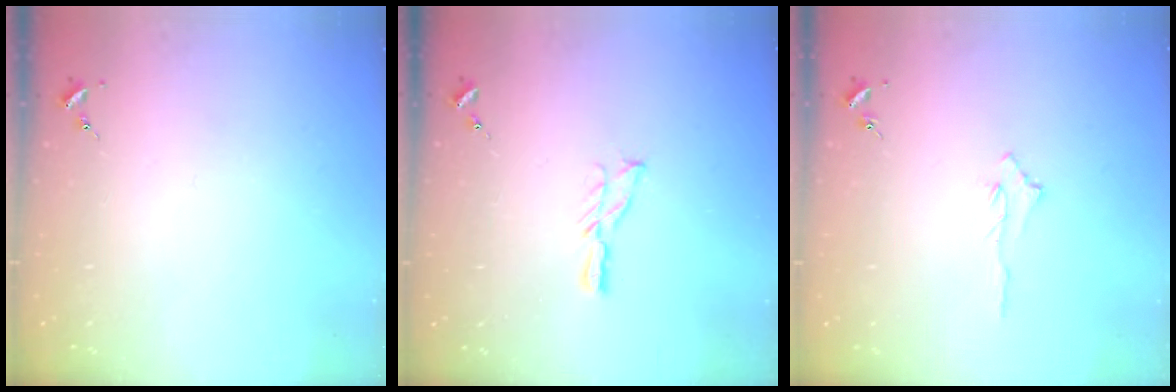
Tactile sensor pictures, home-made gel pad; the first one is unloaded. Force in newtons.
{"total": 5.8, "press": 5.8, "slide": 0.5}
{"total": 2.9, "press": 2.9, "slide": 0.4}